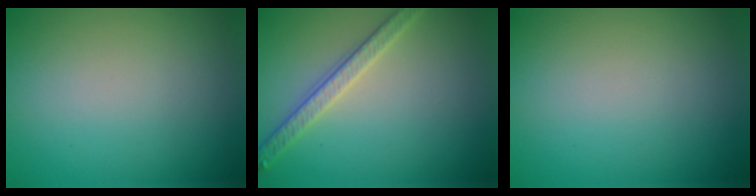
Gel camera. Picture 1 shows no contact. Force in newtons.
{"total": 2.8, "press": 2.7, "slide": 0.8}
{"total": 0.0}